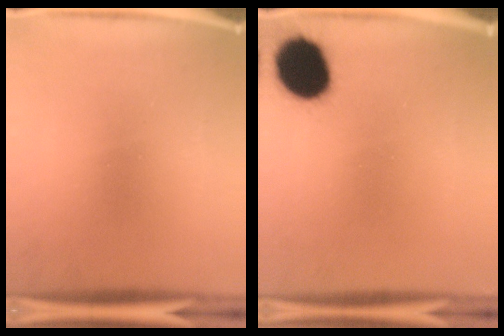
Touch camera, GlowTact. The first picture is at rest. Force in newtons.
{"total": 14.6}